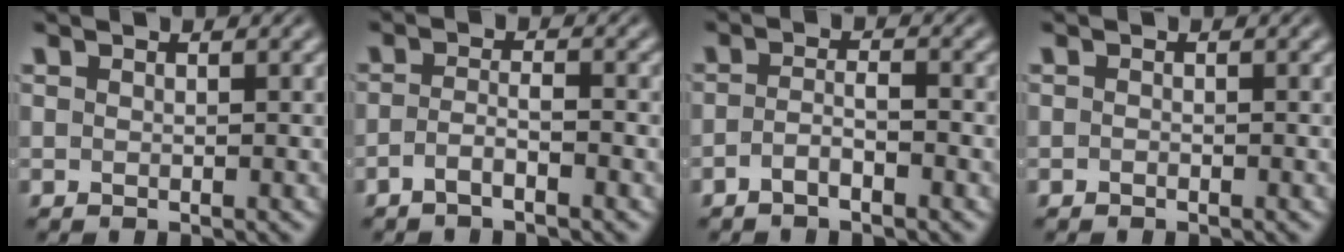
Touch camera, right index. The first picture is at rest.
{"total": 2.4, "force": [-2.1, -0.1, 1.2], "torque": [-0.019, -0.011, -0.033]}
{"total": 2.3, "force": [-2.0, 0.0, 1.2], "torque": [-0.015, -0.009, -0.032]}
{"total": 0.7, "force": [-0.5, -0.5, -0.1], "torque": [0.004, -0.005, -0.007]}